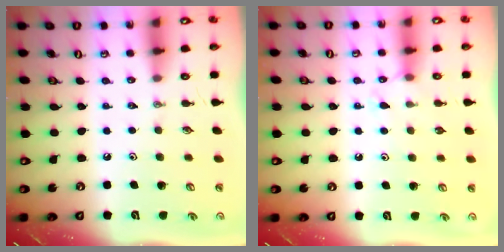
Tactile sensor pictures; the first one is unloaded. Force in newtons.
{"total": 4.4, "press": 4.4, "slide": 0.4}